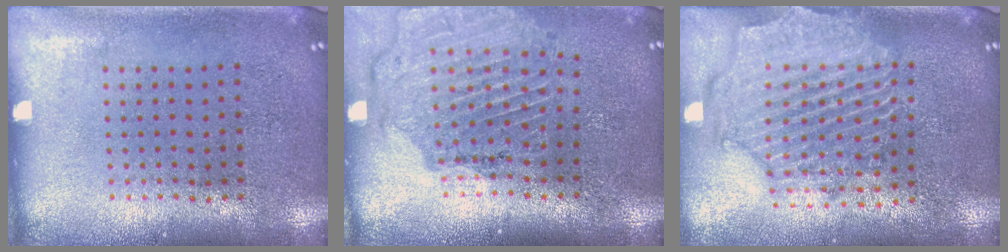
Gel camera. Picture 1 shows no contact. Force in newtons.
{"total": 1.6, "press": 1.6, "slide": 0.0}
{"total": 2.3, "press": 2.2, "slide": 0.8}